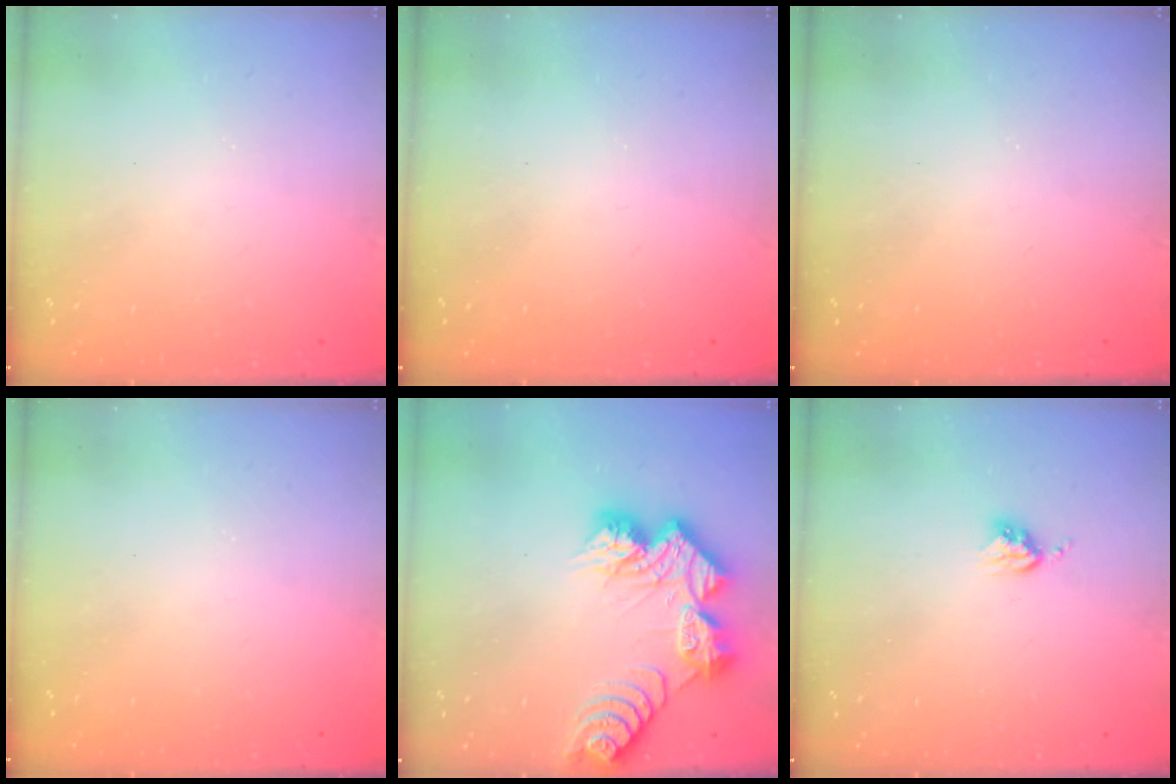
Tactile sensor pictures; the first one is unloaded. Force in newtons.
{"total": 0.0}
{"total": 0.0}
{"total": 0.0}
{"total": 15.9, "press": 15.8, "slide": 1.3}
{"total": 3.8, "press": 3.8, "slide": 0.5}